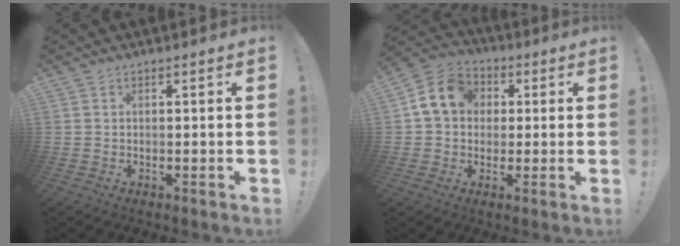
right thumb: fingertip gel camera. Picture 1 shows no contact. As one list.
[{"total": 11.4, "force": [2.6, 9.6, 5.5], "torque": [-0.089, 0.012, 0.058]}]